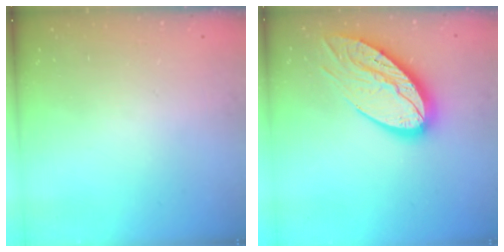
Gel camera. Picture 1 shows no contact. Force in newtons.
{"total": 19.1, "press": 19.1, "slide": 1.4}